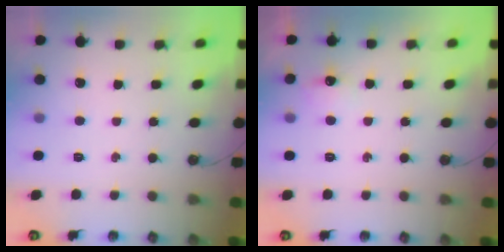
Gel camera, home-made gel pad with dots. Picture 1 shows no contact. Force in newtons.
{"total": 5.6, "press": 5.5, "slide": 0.7}